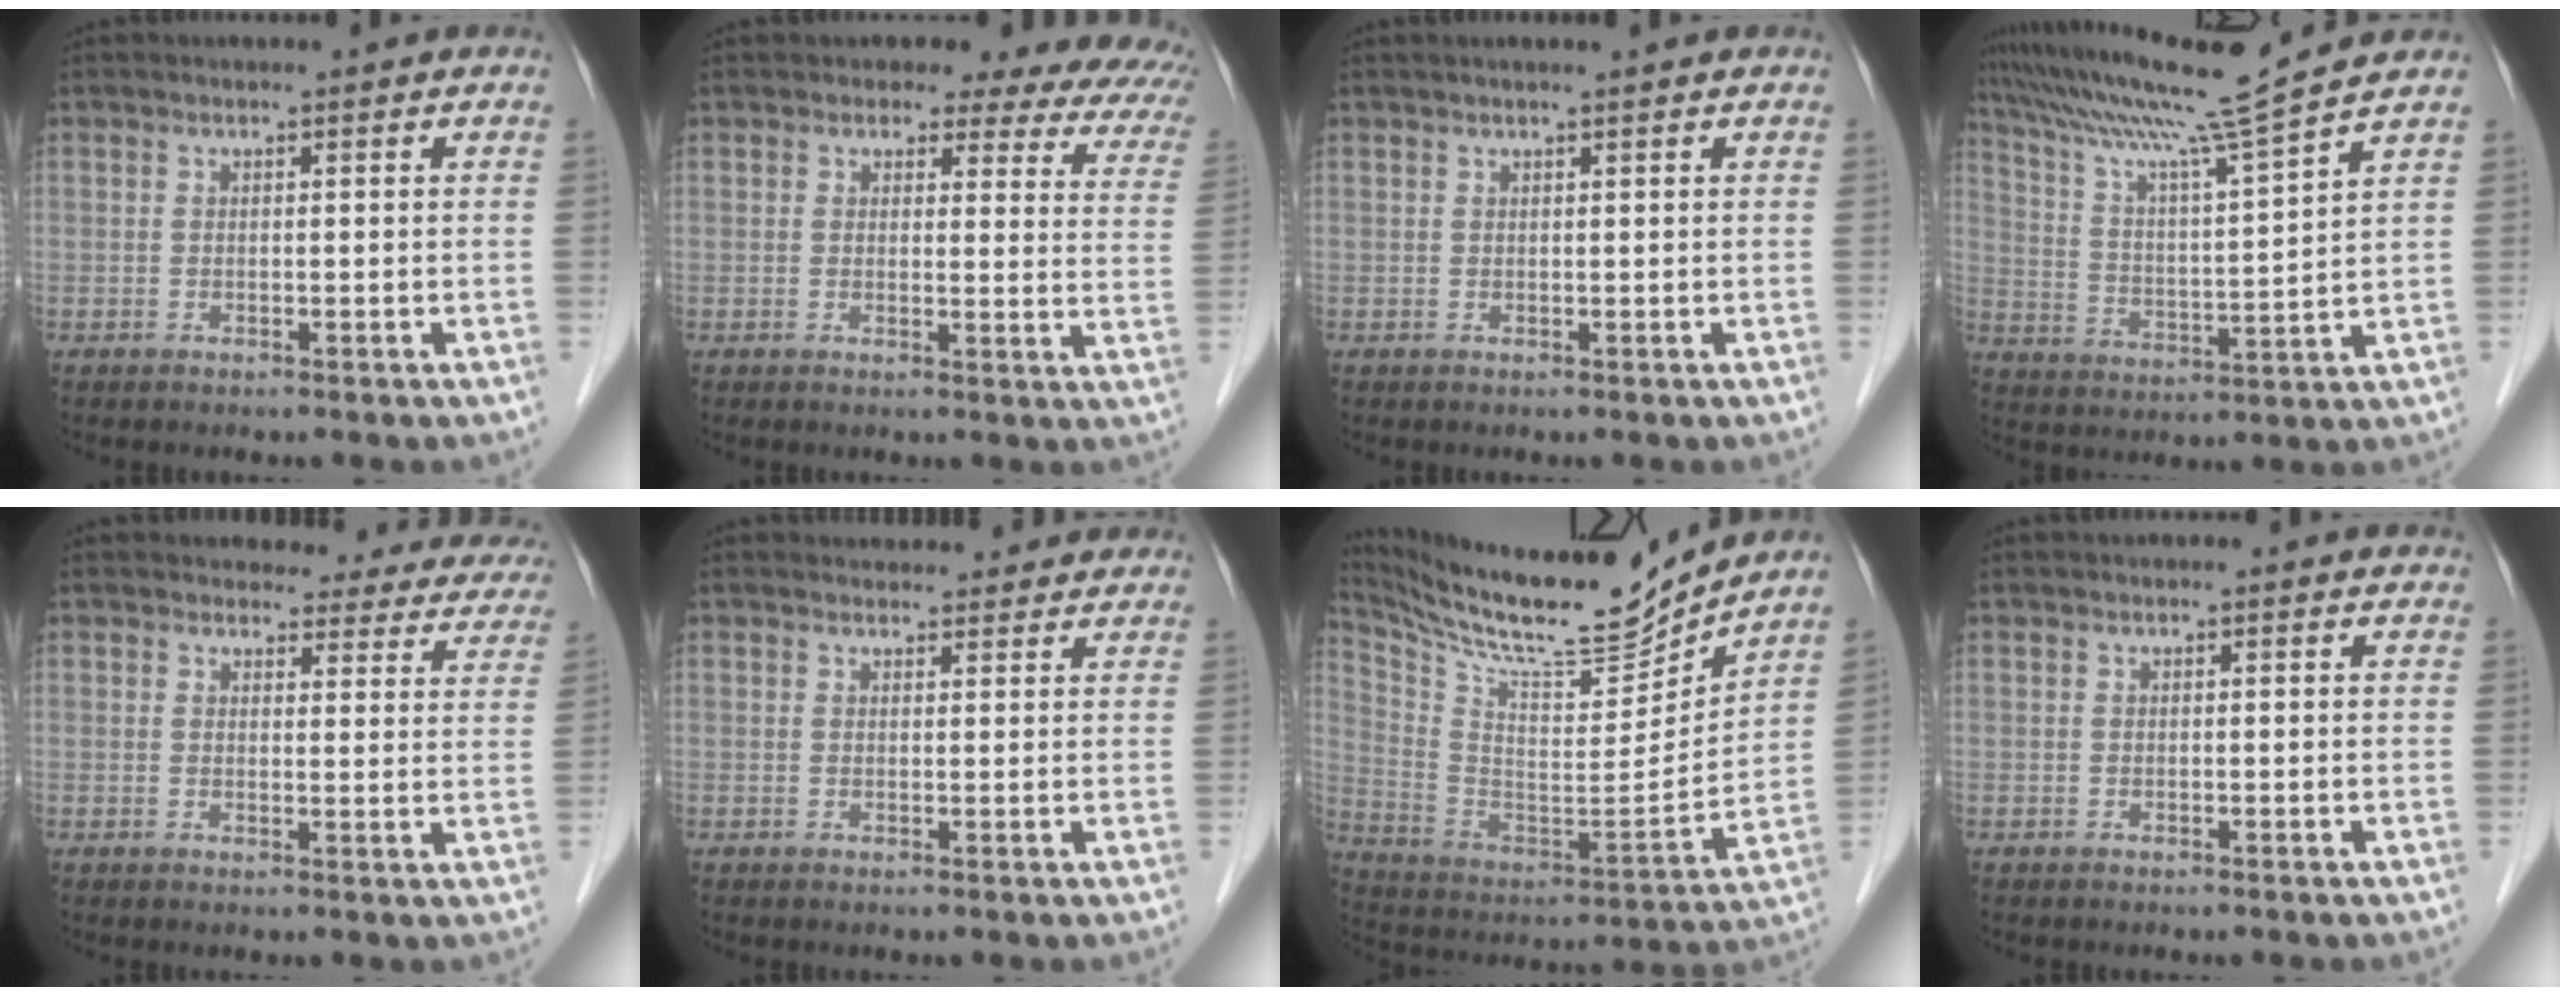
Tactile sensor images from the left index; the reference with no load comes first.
{"total": 13.2, "force": [10.4, 5.0, 6.5], "torque": [-0.044, -0.013, 0.082]}
{"total": 1.1, "force": [0.8, -0.2, 0.7], "torque": [-0.011, 0.006, 0.018]}
{"total": 13.6, "force": [11.8, -3.2, 5.9], "torque": [-0.110, -0.014, 0.203]}
{"total": 15.0, "force": [14.0, 4.9, 2.6], "torque": [0.007, -0.025, 0.133]}
{"total": 7.3, "force": [6.8, 2.4, 1.2], "torque": [0.002, 0.020, 0.067]}
{"total": 20.0, "force": [18.5, 1.7, 7.3], "torque": [-0.157, -0.036, 0.311]}
{"total": 1.0, "force": [0.9, 0.1, 0.4], "torque": [-0.009, 0.014, 0.011]}